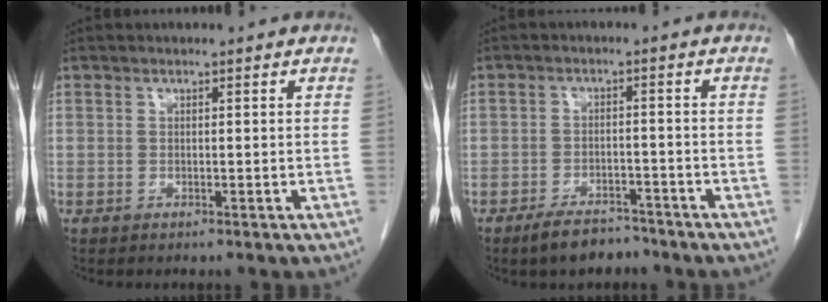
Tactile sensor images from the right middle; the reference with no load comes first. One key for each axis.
{"total": 5.2, "fx": -4.2, "fy": 2.0, "fz": 2.2, "tx": -0.046, "ty": -0.002, "tz": -0.065}